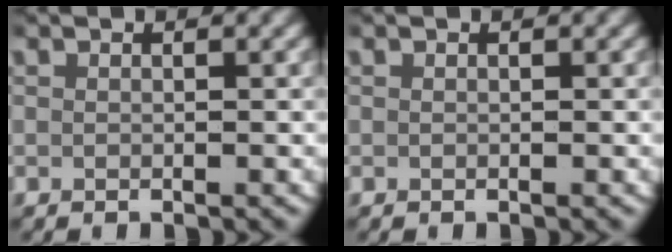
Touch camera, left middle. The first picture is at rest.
{"total": 0.0}